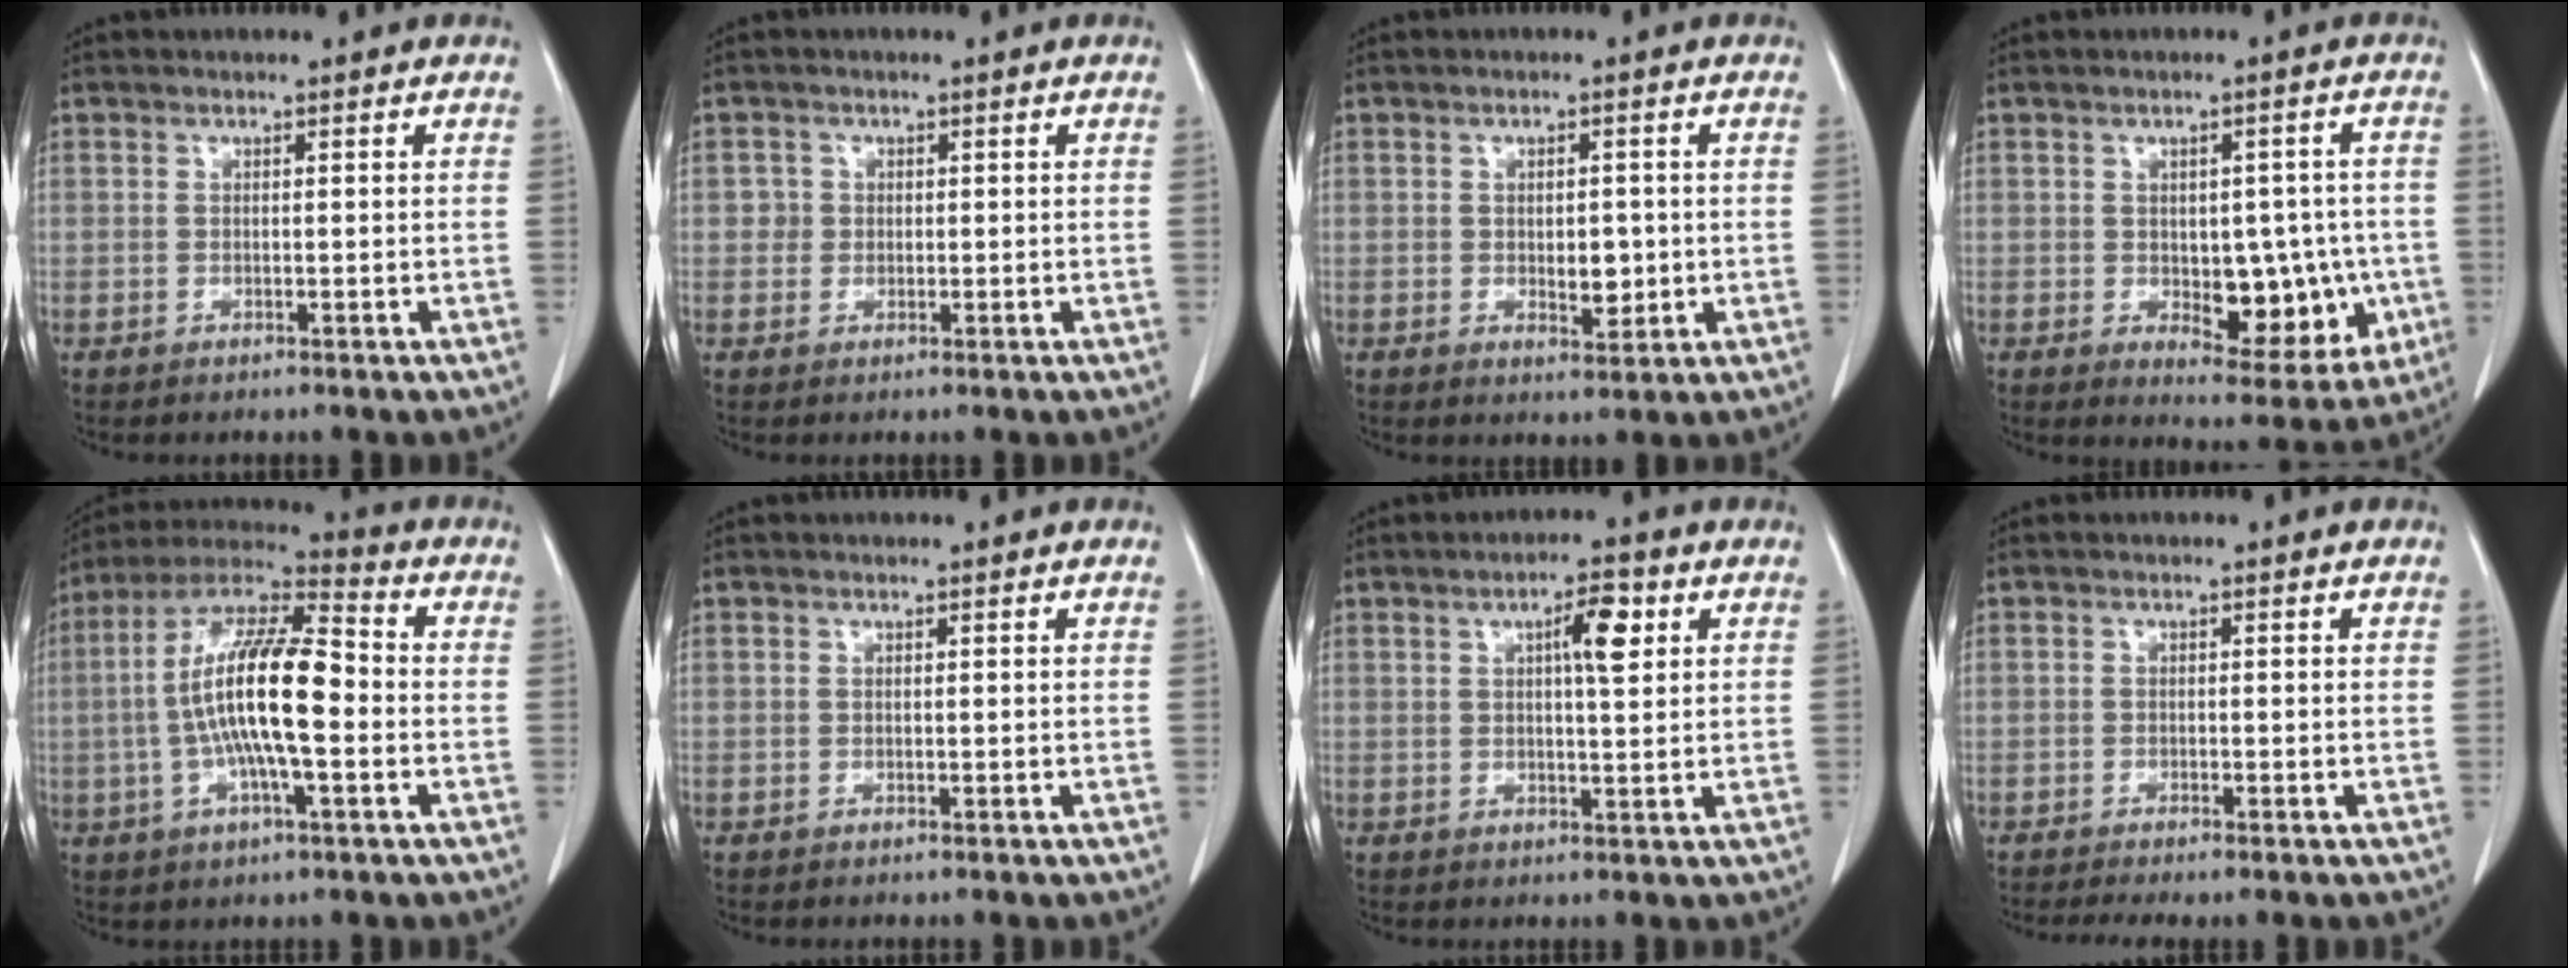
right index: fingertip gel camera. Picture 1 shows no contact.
{"total": 1.7, "force": [0.1, 1.7, 0.1], "torque": [0.007, 0.005, -0.001]}
{"total": 3.8, "force": [-0.4, 1.8, 3.3], "torque": [-0.048, -0.003, 0.002]}
{"total": 10.7, "force": [-1.6, 5.6, 8.9], "torque": [-0.092, 0.010, -0.002]}
{"total": 15.9, "force": [-1.4, 3.3, 15.5], "torque": [-0.297, 0.014, -0.031]}
{"total": 0.0}
{"total": 5.2, "force": [1.9, 0.9, 4.8], "torque": [-0.079, 0.004, 0.028]}
{"total": 3.2, "force": [-2.5, 0.2, 2.0], "torque": [-0.032, -0.007, -0.040]}